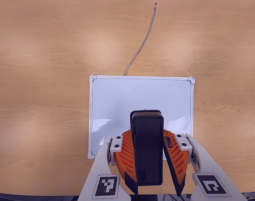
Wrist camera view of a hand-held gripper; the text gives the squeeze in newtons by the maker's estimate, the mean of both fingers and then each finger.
{"total": 7.8, "left": 7.7, "right": 7.9}